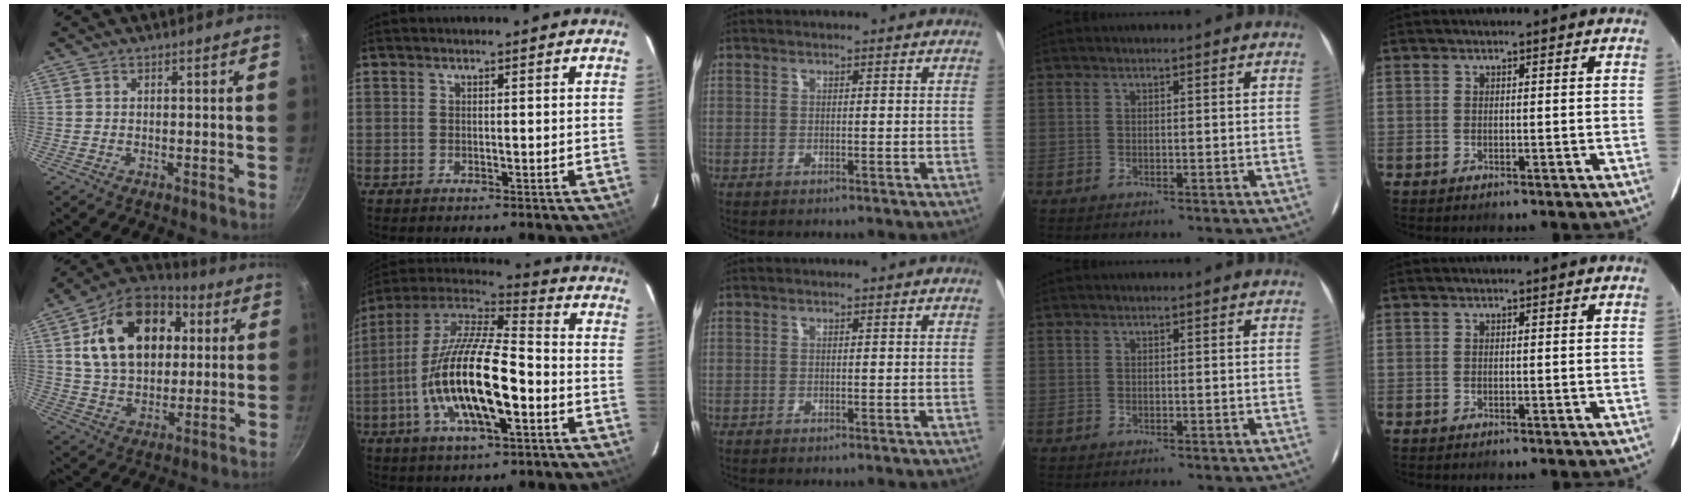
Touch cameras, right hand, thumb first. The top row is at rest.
{"thumb": {"total": 22.1, "force": [5.3, 15.2, 15.1], "torque": [-0.230, 0.012, 0.080]}, "index": {"total": 20.5, "force": [-6.0, 6.3, 18.5], "torque": [-0.357, -0.019, -0.116]}}